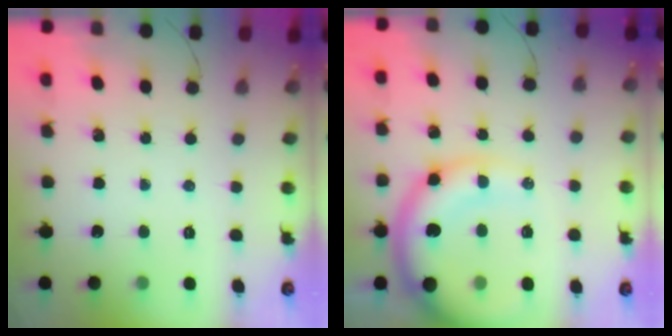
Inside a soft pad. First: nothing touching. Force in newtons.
{"total": 14.2, "press": 13.8, "slide": 3.5}